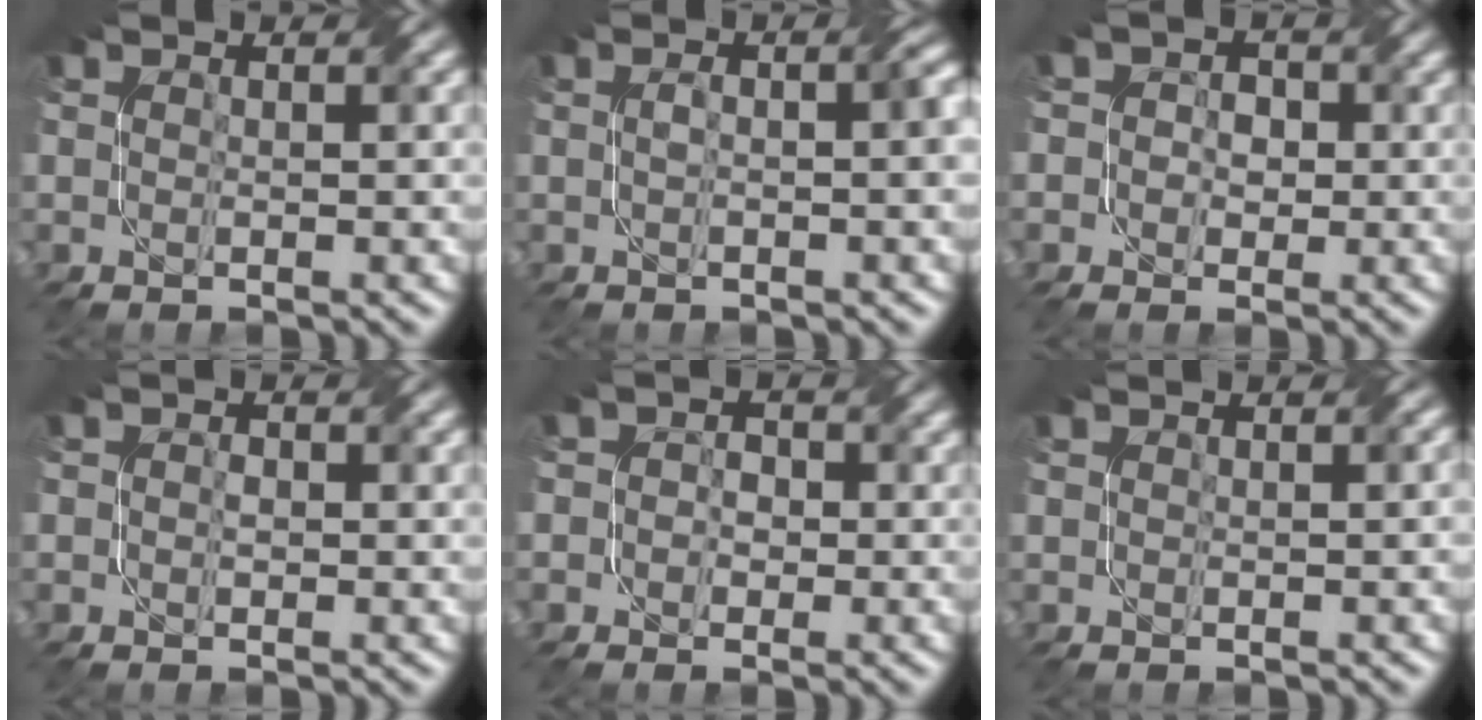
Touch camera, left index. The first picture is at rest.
{"total": 2.5, "force": [-0.1, 0.7, 2.4], "torque": [-0.041, 0.007, 0.000]}
{"total": 4.0, "force": [0.9, 3.6, 1.7], "torque": [-0.004, 0.013, -0.012]}
{"total": 1.0, "force": [0.0, 0.8, 0.7], "torque": [-0.008, -0.001, -0.002]}
{"total": 3.0, "force": [0.4, 2.7, 1.2], "torque": [0.005, 0.006, -0.025]}
{"total": 0.9, "force": [0.4, 0.3, 0.7], "torque": [-0.007, 0.005, 0.000]}